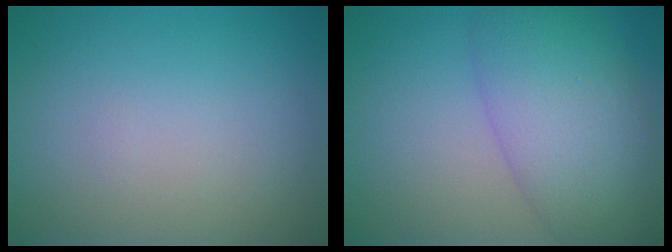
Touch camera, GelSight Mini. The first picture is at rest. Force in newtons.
{"total": 7.9, "press": 7.9, "slide": 0.2}